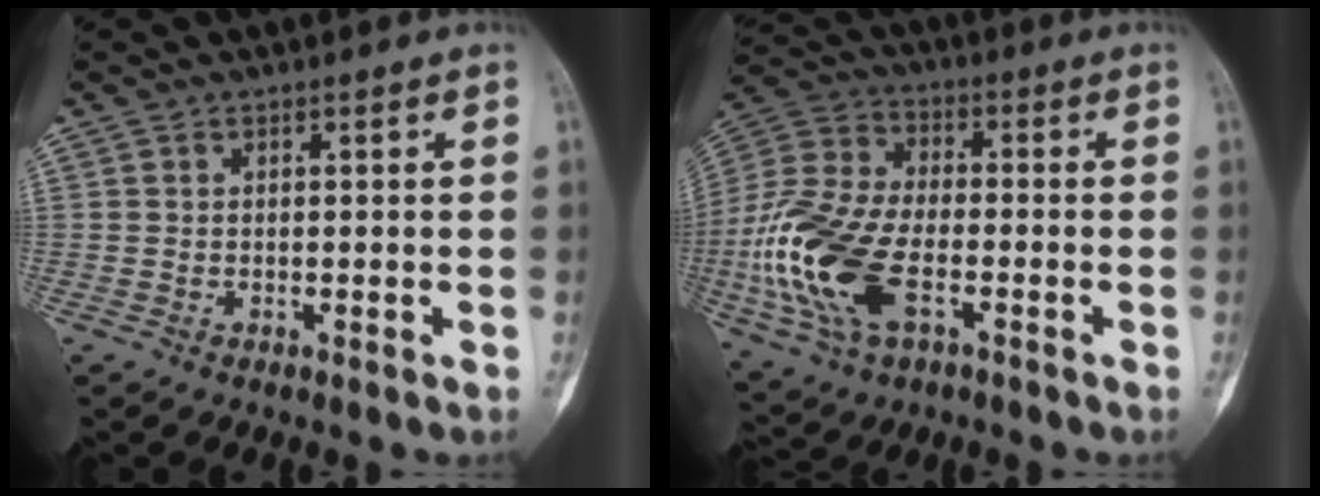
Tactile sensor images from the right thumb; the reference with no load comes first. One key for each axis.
{"total": 19.8, "fx": -5.1, "fy": 10.7, "fz": 15.9, "tx": -0.353, "ty": 0.010, "tz": -0.094}